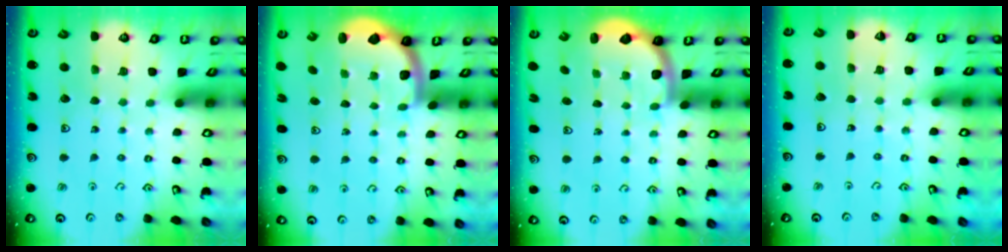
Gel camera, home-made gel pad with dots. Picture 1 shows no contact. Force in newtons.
{"total": 2.0, "press": 2.0, "slide": 0.5}
{"total": 2.6, "press": 2.3, "slide": 1.2}
{"total": 2.4, "press": 2.4, "slide": 0.3}